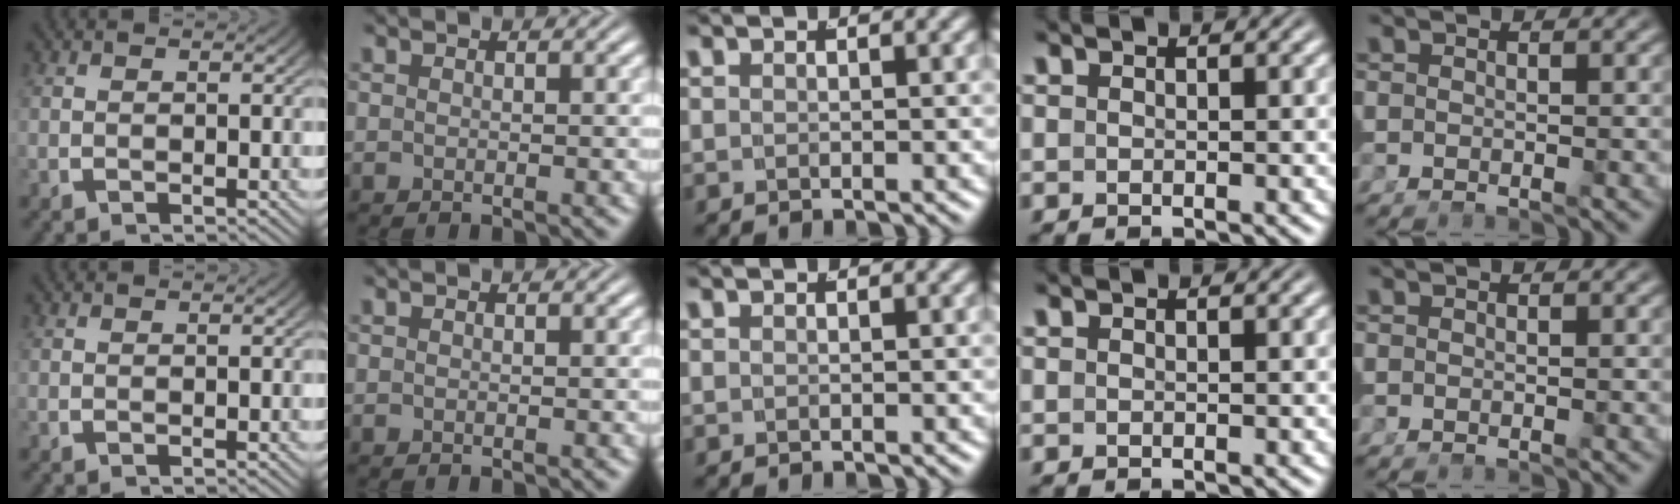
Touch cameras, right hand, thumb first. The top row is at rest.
{}